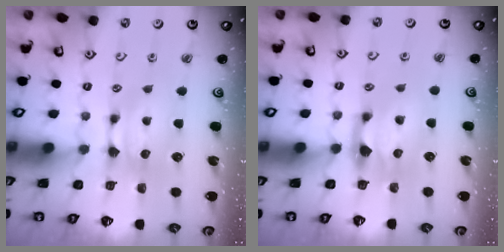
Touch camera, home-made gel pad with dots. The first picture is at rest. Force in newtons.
{"total": 1.6, "press": 1.2, "slide": 1.1}